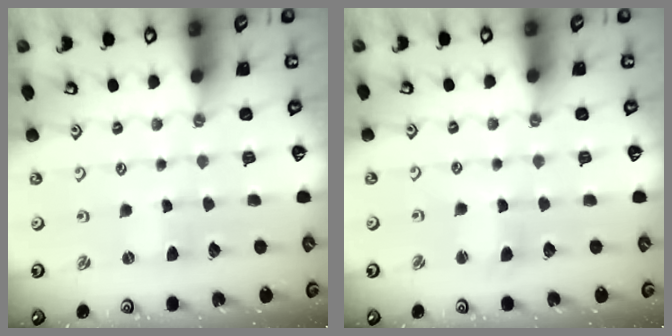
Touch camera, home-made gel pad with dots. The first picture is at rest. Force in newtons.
{"total": 3.3, "press": 3.2, "slide": 0.4}